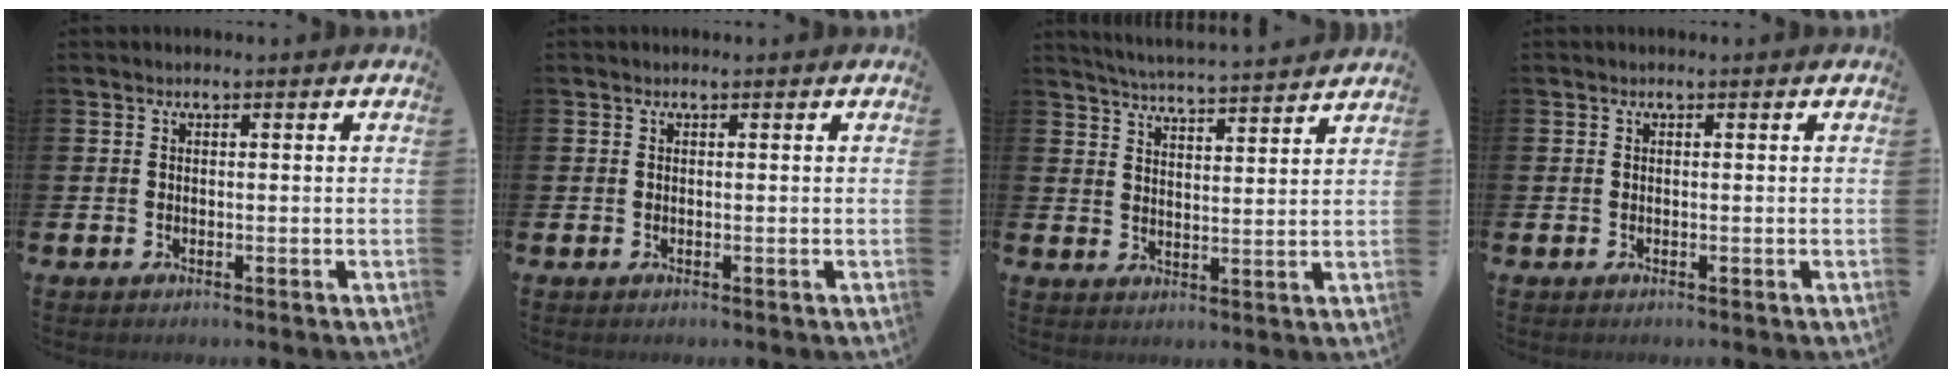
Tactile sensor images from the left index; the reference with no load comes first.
{"total": 0.0}
{"total": 4.9, "force": [4.8, -0.5, 0.5], "torque": [-0.029, -0.037, 0.084]}
{"total": 0.0}